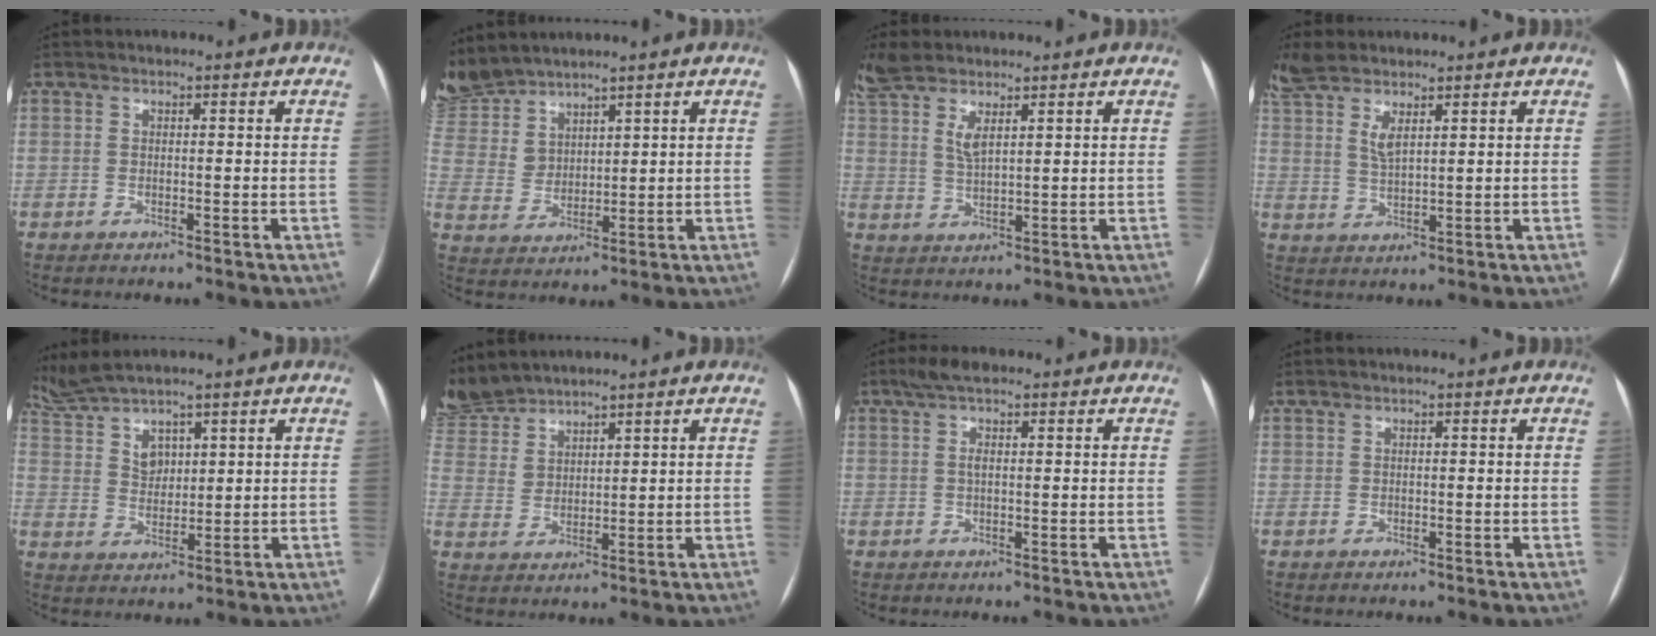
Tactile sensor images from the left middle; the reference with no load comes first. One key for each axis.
{"total": 10.6, "fx": 9.5, "fy": 4.2, "fz": 2.0, "tx": -0.067, "ty": 0.003, "tz": 0.213}
{"total": 7.8, "fx": 5.3, "fy": 2.3, "fz": 5.2, "tx": -0.121, "ty": 0.007, "tz": 0.108}
{"total": 7.5, "fx": 5.2, "fy": 2.2, "fz": 5.0, "tx": -0.116, "ty": 0.007, "tz": 0.107}
{"total": 6.7, "fx": 5.4, "fy": 2.2, "fz": 3.3, "tx": -0.082, "ty": 0.017, "tz": 0.122}
{"total": 8.3, "fx": 7.9, "fy": 2.5, "fz": 0.9, "tx": -0.037, "ty": 0.004, "tz": 0.178}
{"total": 3.3, "fx": 1.8, "fy": 1.1, "fz": 2.6, "tx": -0.060, "ty": 0.020, "tz": 0.033}
{"total": 0.0}